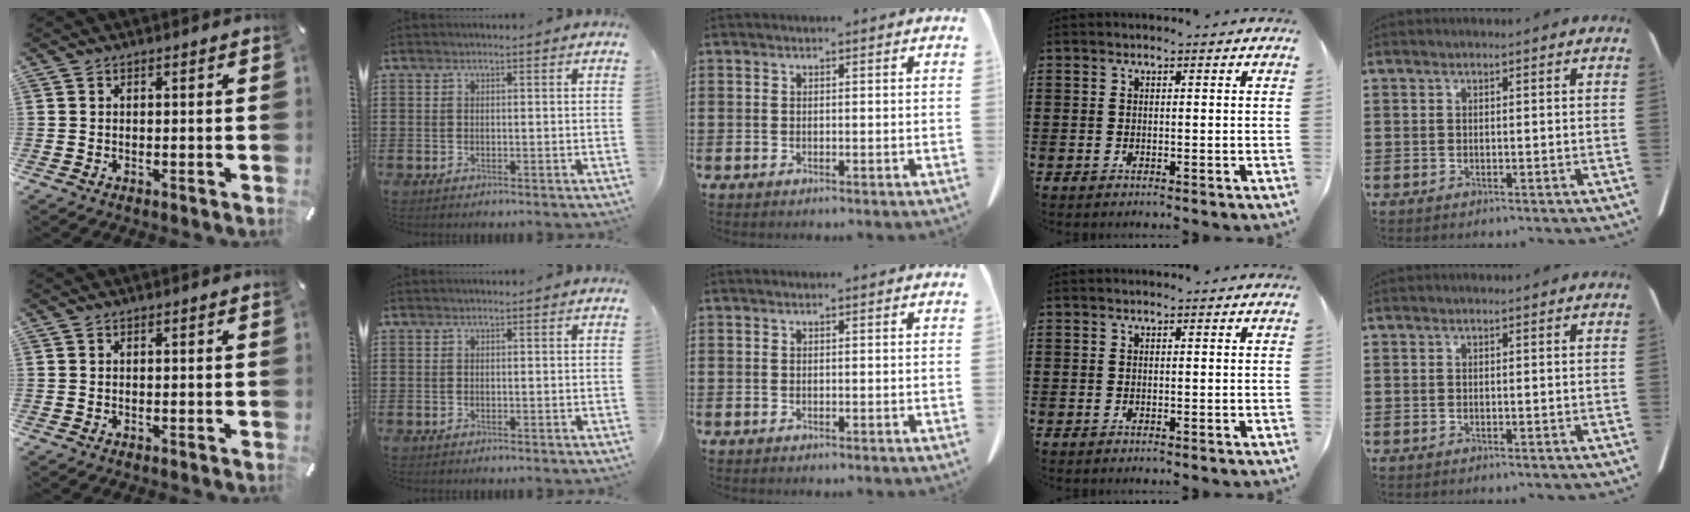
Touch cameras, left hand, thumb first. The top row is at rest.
{}